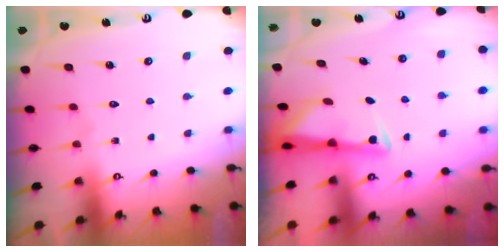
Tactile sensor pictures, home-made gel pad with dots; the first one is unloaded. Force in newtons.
{"total": 3.0, "press": 2.9, "slide": 0.6}